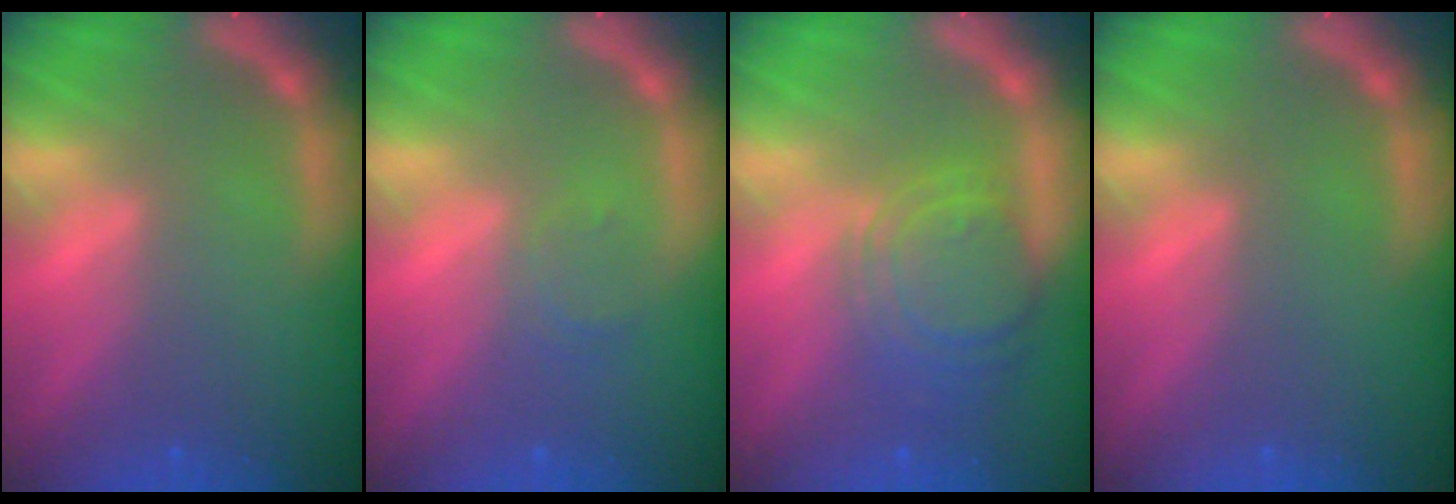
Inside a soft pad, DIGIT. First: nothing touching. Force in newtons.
{"total": 1.5}
{"total": 7.1}
{"total": 0.0}